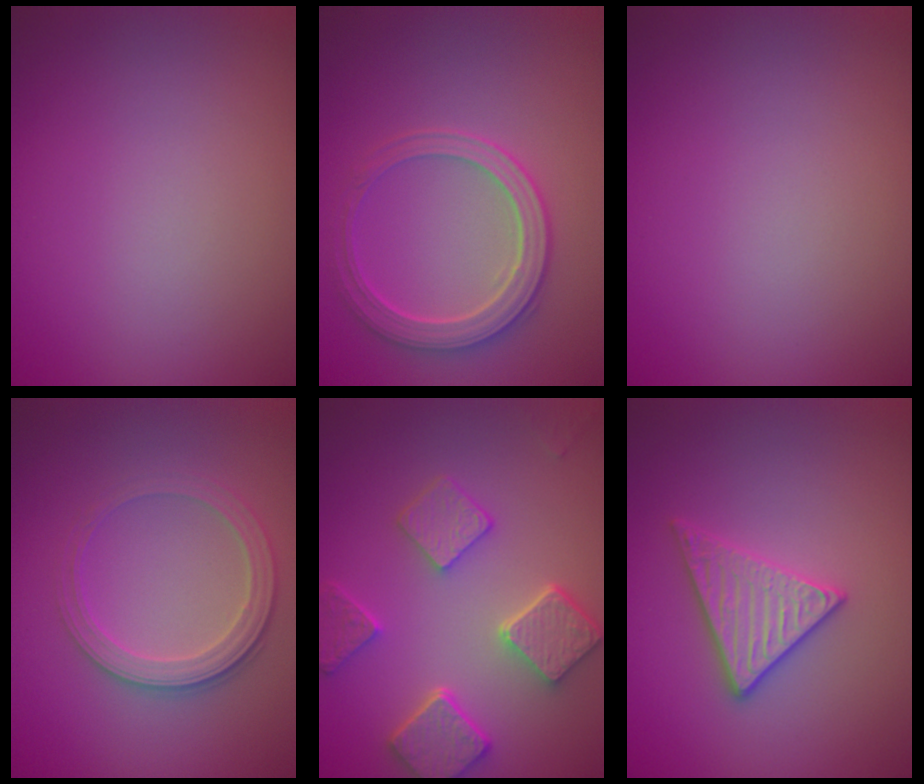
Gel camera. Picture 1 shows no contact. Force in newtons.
{"total": 3.7, "press": 3.3, "slide": 1.7}
{"total": 0.0}
{"total": 2.8, "press": 2.7, "slide": 0.8}
{"total": 5.4, "press": 4.5, "slide": 2.9}
{"total": 3.0, "press": 2.9, "slide": 0.6}